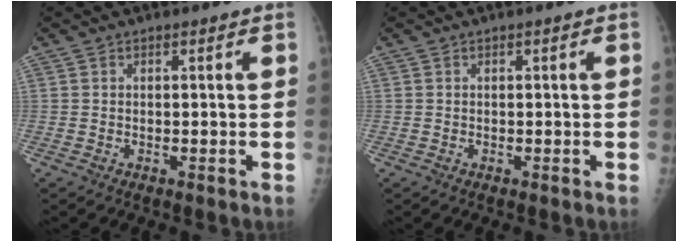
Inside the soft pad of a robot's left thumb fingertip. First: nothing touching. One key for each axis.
{"total": 0.0}